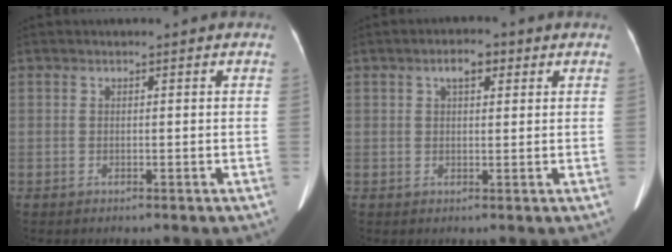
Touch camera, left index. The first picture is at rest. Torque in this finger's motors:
{"motor_torque": [0.61, -0.46, 0.30, 0.07]}